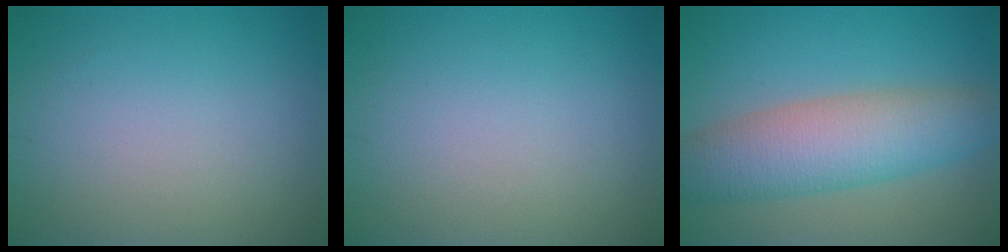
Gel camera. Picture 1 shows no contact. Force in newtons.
{"total": 0.0}
{"total": 7.3, "press": 7.3, "slide": 0.2}